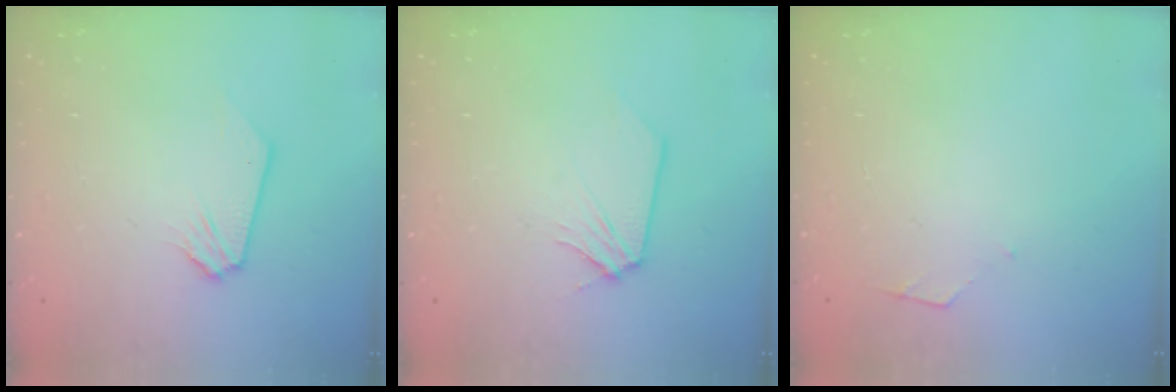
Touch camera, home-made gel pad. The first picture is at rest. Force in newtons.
{"total": 0.6, "press": 0.6, "slide": 0.1}
{"total": 2.7, "press": 2.6, "slide": 0.4}